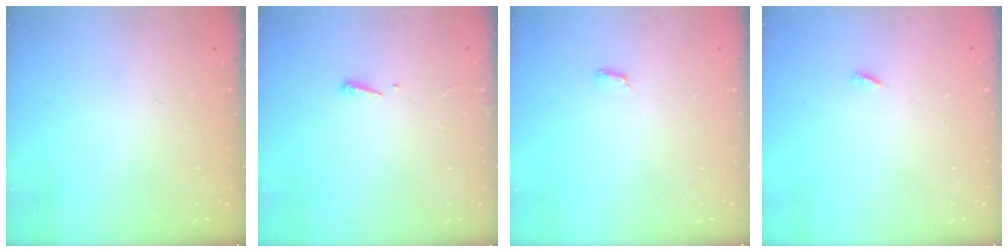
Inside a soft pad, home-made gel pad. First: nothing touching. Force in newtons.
{"total": 2.4, "press": 2.4, "slide": 0.2}
{"total": 6.4, "press": 3.8, "slide": 5.1}
{"total": 1.9, "press": 1.9, "slide": 0.3}